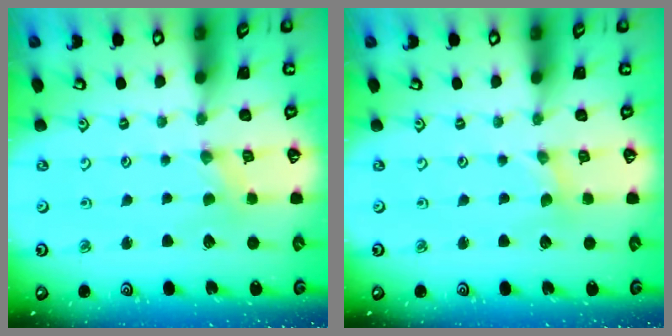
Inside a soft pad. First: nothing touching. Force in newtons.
{"total": 0.0}